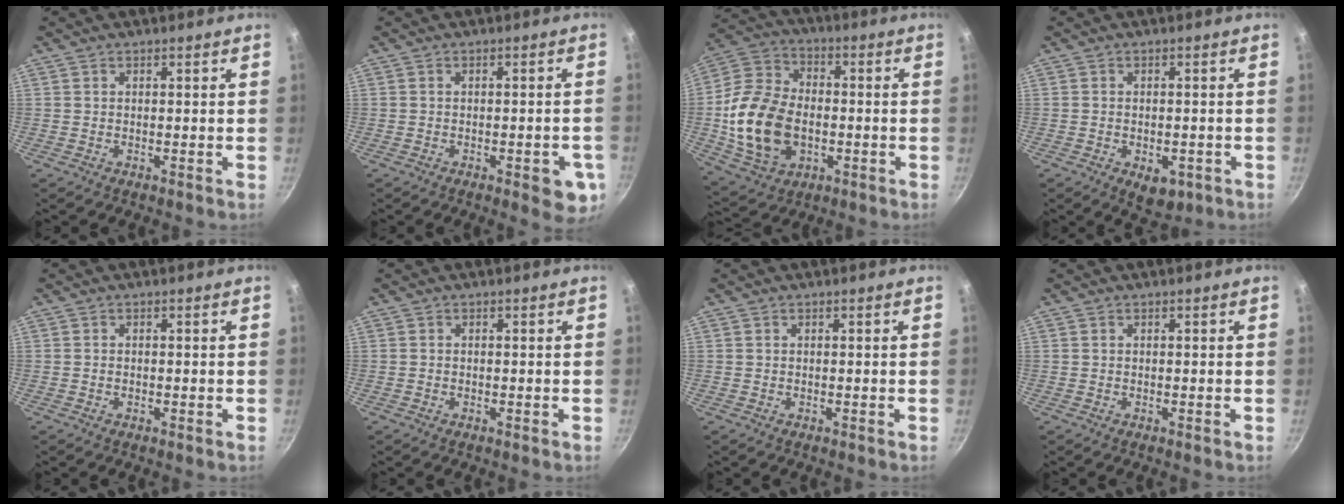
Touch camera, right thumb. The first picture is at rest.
{"total": 7.1, "force": [-2.6, 2.6, 6.1], "torque": [-0.054, 0.005, -0.030]}
{"total": 19.0, "force": [-2.7, 13.2, 13.4], "torque": [-0.245, 0.019, -0.046]}
{"total": 5.6, "force": [-2.2, 3.4, 3.9], "torque": [-0.034, 0.009, -0.019]}
{"total": 0.5, "force": [-0.2, 0.4, 0.3], "torque": [-0.004, 0.002, -0.004]}
{"total": 0.0}
{"total": 0.0}
{"total": 0.0}